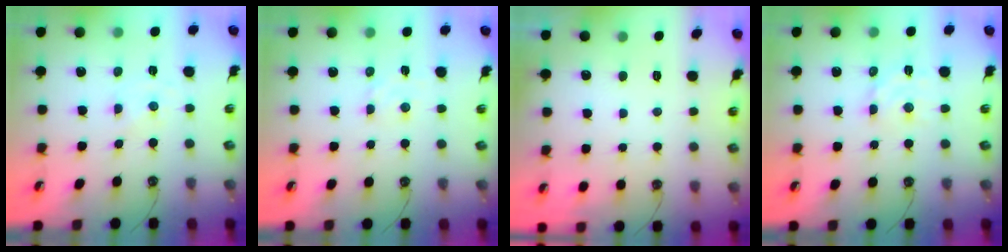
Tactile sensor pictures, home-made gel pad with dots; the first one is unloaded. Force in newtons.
{"total": 2.8, "press": 2.7, "slide": 0.4}
{"total": 0.0}
{"total": 6.8, "press": 6.7, "slide": 1.2}